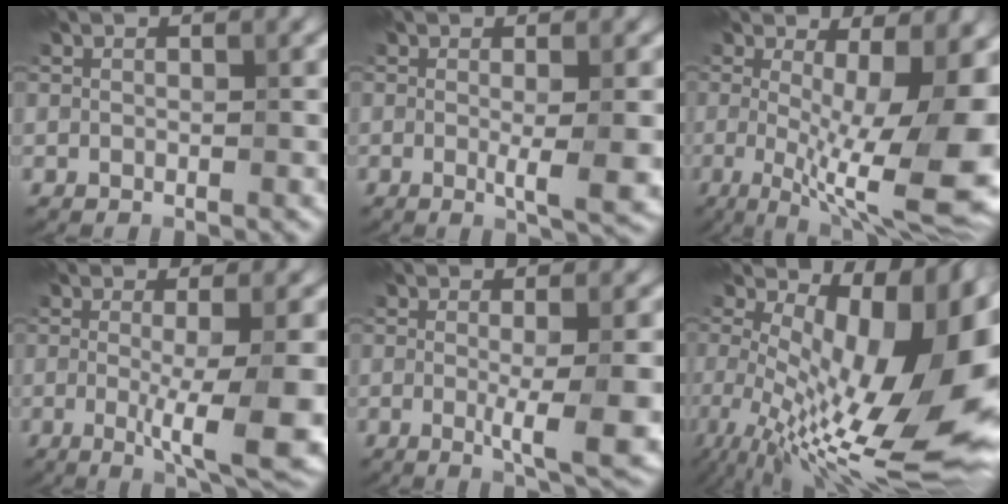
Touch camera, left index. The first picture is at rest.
{"total": 4.1, "force": [-1.0, 0.6, 3.9], "torque": [-0.066, -0.010, -0.017]}
{"total": 11.0, "force": [-1.1, 1.7, 10.8], "torque": [-0.156, -0.025, -0.018]}
{"total": 8.6, "force": [-1.7, 1.2, 8.3], "torque": [-0.132, -0.019, -0.025]}
{"total": 6.1, "force": [-1.4, 0.7, 5.9], "torque": [-0.098, -0.012, -0.021]}
{"total": 14.3, "force": [-0.4, 4.7, 13.5], "torque": [-0.178, -0.008, 0.001]}